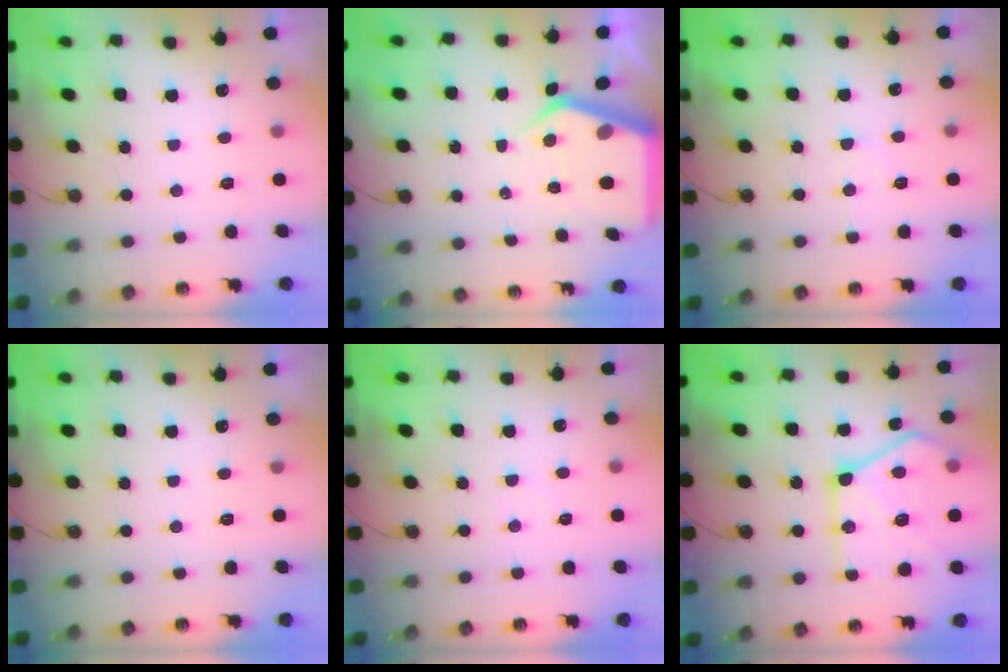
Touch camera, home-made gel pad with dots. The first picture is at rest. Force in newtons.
{"total": 6.8, "press": 6.7, "slide": 0.6}
{"total": 6.2, "press": 6.1, "slide": 1.0}
{"total": 0.0}
{"total": 1.9, "press": 1.9, "slide": 0.3}
{"total": 21.9, "press": 21.8, "slide": 2.5}